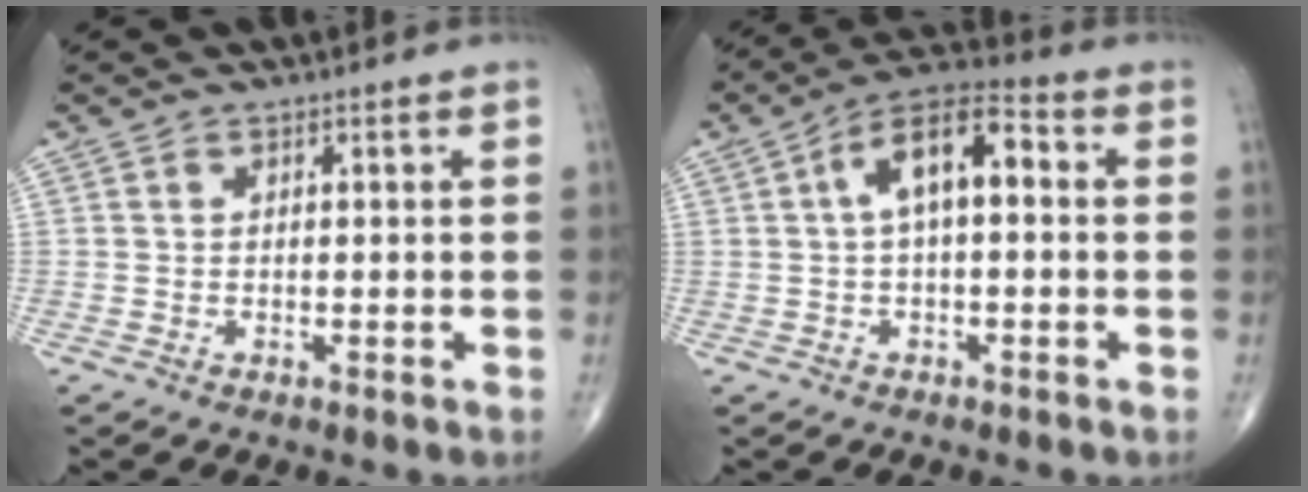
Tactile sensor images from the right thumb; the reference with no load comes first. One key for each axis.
{"total": 10.6, "fx": 1.5, "fy": 5.0, "fz": 9.2, "tx": -0.151, "ty": 0.035, "tz": 0.013}